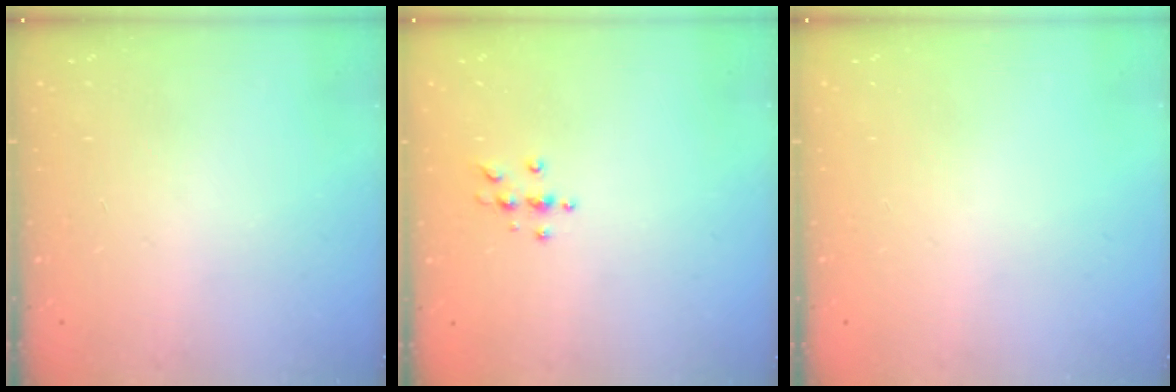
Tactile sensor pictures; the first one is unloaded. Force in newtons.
{"total": 3.8, "press": 3.7, "slide": 0.5}
{"total": 0.0}